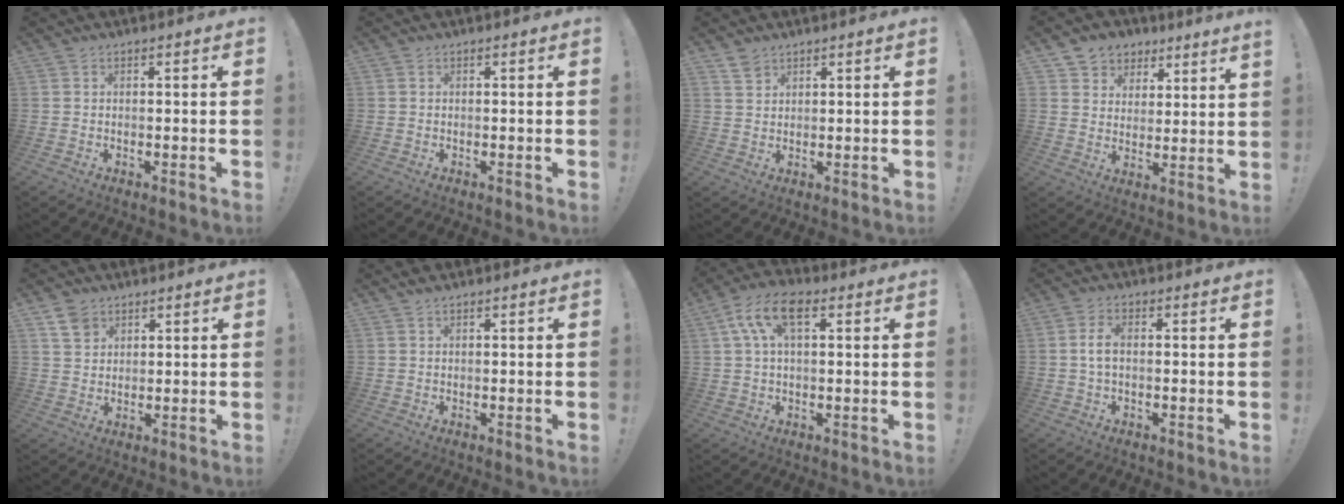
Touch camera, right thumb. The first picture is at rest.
{"total": 0.0}
{"total": 3.3, "force": [2.6, 1.9, 0.8], "torque": [-0.004, -0.018, 0.049]}
{"total": 5.9, "force": [4.5, 3.8, 0.3], "torque": [-0.016, -0.038, 0.088]}
{"total": 5.4, "force": [3.5, 3.9, 1.5], "torque": [-0.019, -0.016, 0.067]}
{"total": 0.9, "force": [0.8, 0.0, 0.5], "torque": [-0.005, -0.002, 0.014]}
{"total": 10.2, "force": [3.5, 5.2, 8.1], "torque": [-0.149, 0.010, 0.066]}
{"total": 3.7, "force": [0.1, 1.7, 3.3], "torque": [-0.062, 0.004, 0.001]}